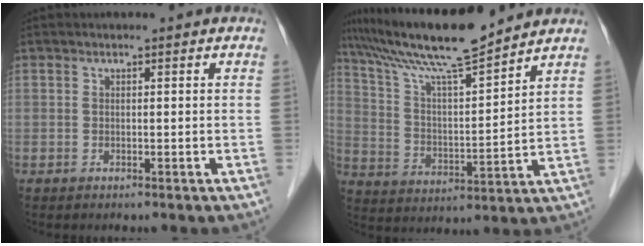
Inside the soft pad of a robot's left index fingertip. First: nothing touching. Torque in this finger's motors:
{"motor_torque": [0.73, -0.73, 0.56, 0.12]}